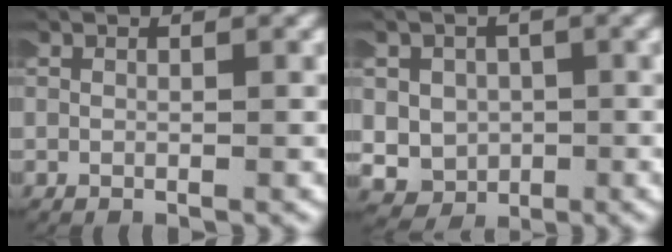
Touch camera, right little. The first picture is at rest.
{"total": 10.1, "force": [-3.0, 9.3, 2.5], "torque": [-0.078, -0.033, -0.054]}